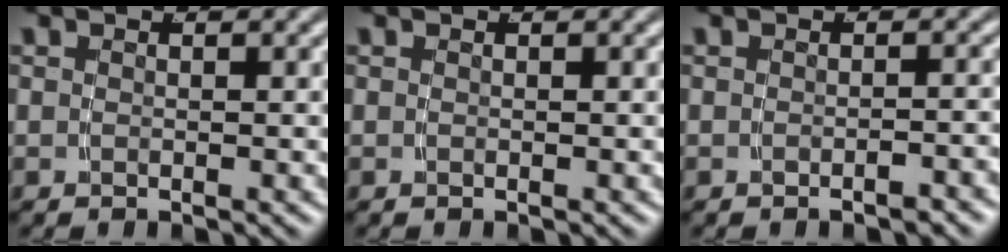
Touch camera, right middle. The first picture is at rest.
{"total": 0.0}
{"total": 1.3, "force": [-1.2, 0.0, 0.4], "torque": [-0.003, 0.007, -0.020]}